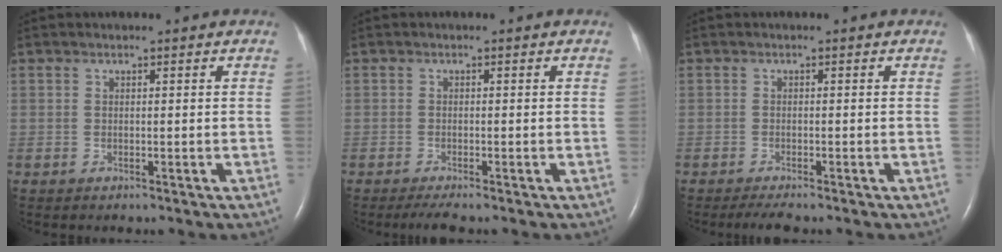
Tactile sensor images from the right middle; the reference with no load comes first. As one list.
[{"total": 1.9, "force": [-1.5, -0.1, 1.2], "torque": [-0.030, -0.007, -0.029]}, {"total": 2.3, "force": [-1.9, 0.1, 1.3], "torque": [-0.030, -0.008, -0.032]}]